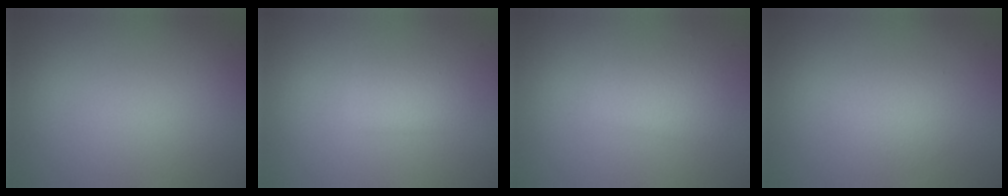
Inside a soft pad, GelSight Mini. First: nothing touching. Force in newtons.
{"total": 1.8, "press": 1.8, "slide": 0.1}
{"total": 2.1, "press": 2.1, "slide": 0.1}
{"total": 1.7, "press": 1.7, "slide": 0.0}